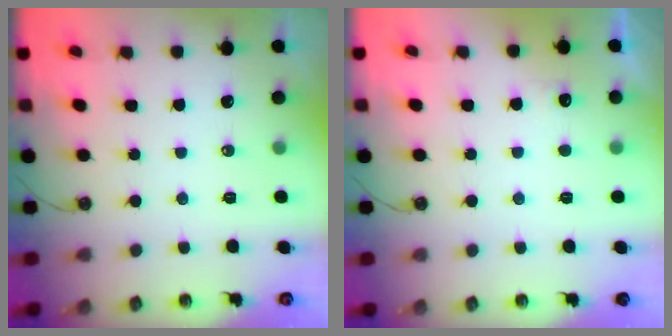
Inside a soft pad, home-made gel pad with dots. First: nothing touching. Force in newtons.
{"total": 2.6, "press": 2.4, "slide": 1.0}